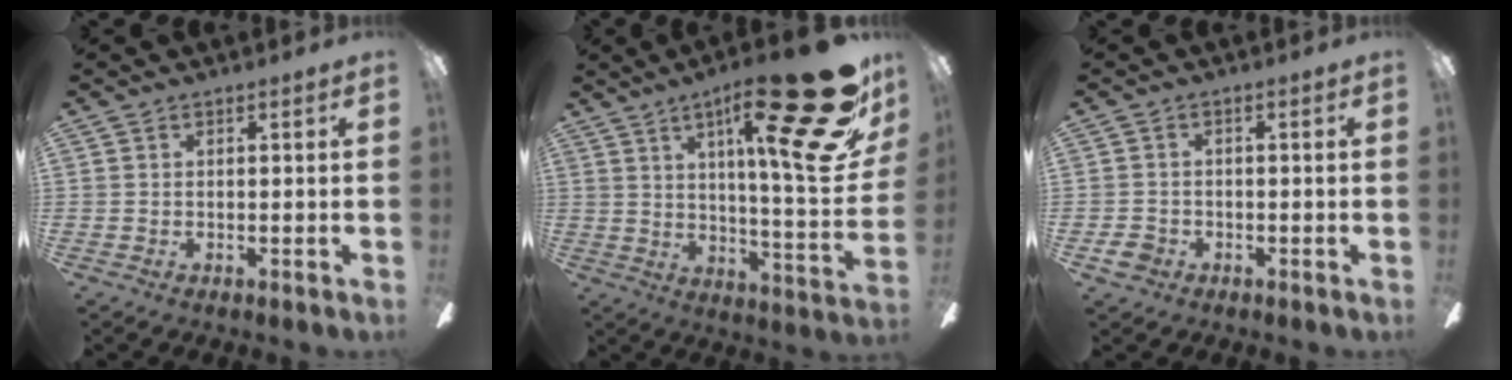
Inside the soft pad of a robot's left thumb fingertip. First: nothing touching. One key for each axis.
{"total": 29.9, "fx": 15.5, "fy": 6.6, "fz": 24.8, "tx": -0.341, "ty": -0.102, "tz": 0.242}
{"total": 3.2, "fx": -1.6, "fy": 2.5, "fz": 1.2, "tx": -0.024, "ty": 0.008, "tz": -0.030}